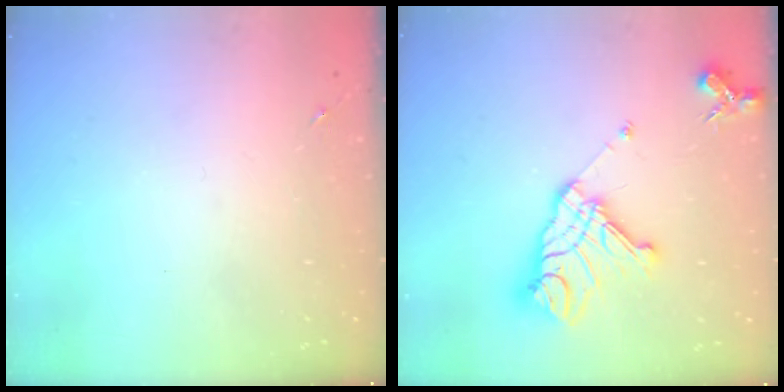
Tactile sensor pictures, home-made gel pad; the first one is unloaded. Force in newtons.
{"total": 17.5, "press": 17.3, "slide": 2.0}